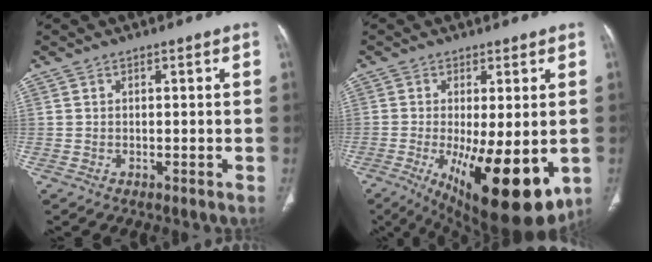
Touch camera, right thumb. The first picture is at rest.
{"total": 18.4, "force": [-5.1, 6.2, 16.6], "torque": [-0.232, -0.033, -0.056]}